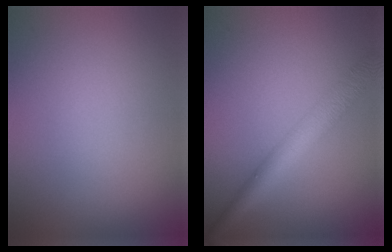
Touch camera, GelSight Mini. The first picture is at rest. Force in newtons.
{"total": 4.8, "press": 4.8, "slide": 0.1}